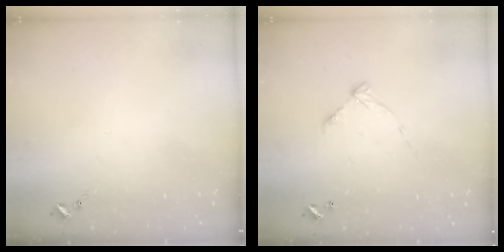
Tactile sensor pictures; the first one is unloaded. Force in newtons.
{"total": 5.8, "press": 5.8, "slide": 0.4}